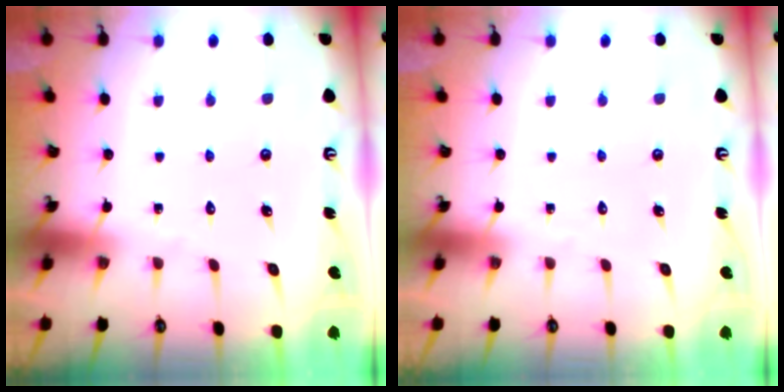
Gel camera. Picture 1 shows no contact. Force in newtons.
{"total": 0.0}